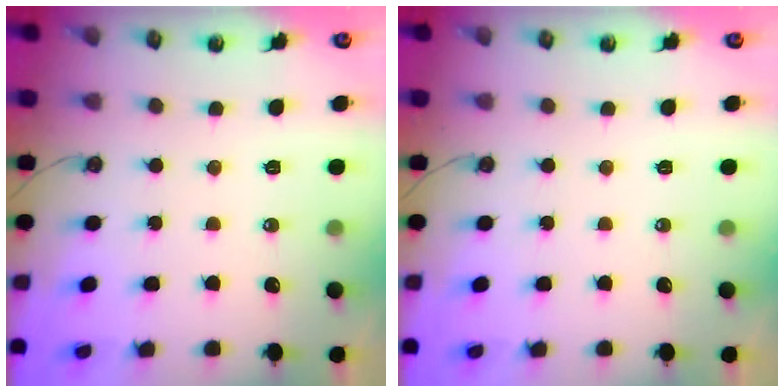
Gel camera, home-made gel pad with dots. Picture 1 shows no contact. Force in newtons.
{"total": 0.0}